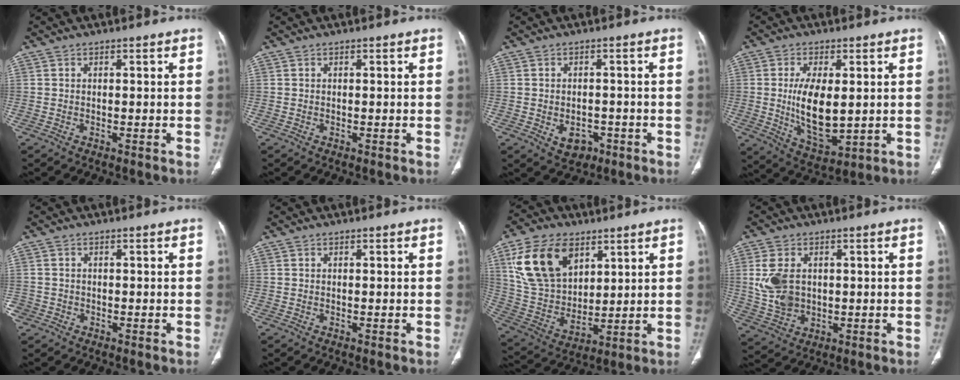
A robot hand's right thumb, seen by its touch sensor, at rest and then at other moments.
{"total": 0.0}
{"total": 4.6, "force": [-1.8, 3.4, 2.5], "torque": [-0.023, 0.010, -0.015]}
{"total": 12.1, "force": [0.4, 5.8, 10.6], "torque": [-0.179, -0.022, 0.022]}
{"total": 1.9, "force": [-0.7, 1.7, 0.3], "torque": [0.001, 0.007, -0.013]}
{"total": 0.0}
{"total": 17.9, "force": [8.2, 11.2, 11.4], "torque": [-0.191, -0.025, 0.168]}
{"total": 8.9, "force": [1.3, 6.4, 6.1], "torque": [-0.116, -0.004, 0.039]}